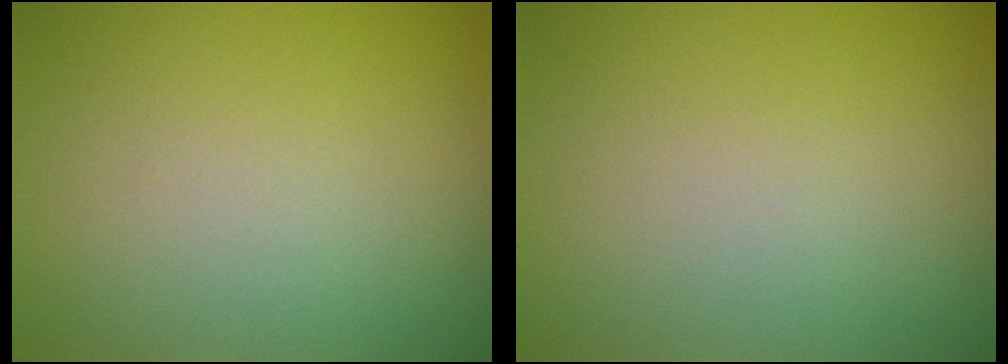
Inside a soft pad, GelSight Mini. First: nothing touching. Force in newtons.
{"total": 0.0}